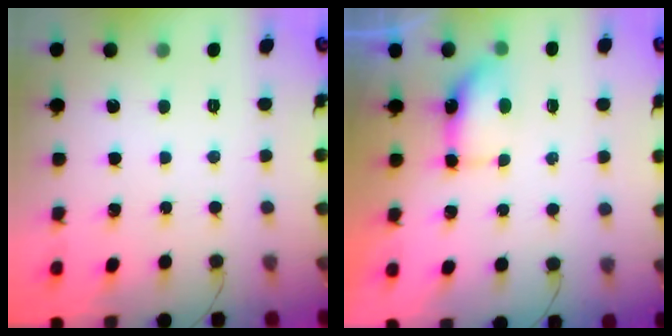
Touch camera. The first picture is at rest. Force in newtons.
{"total": 5.5, "press": 5.5, "slide": 0.4}